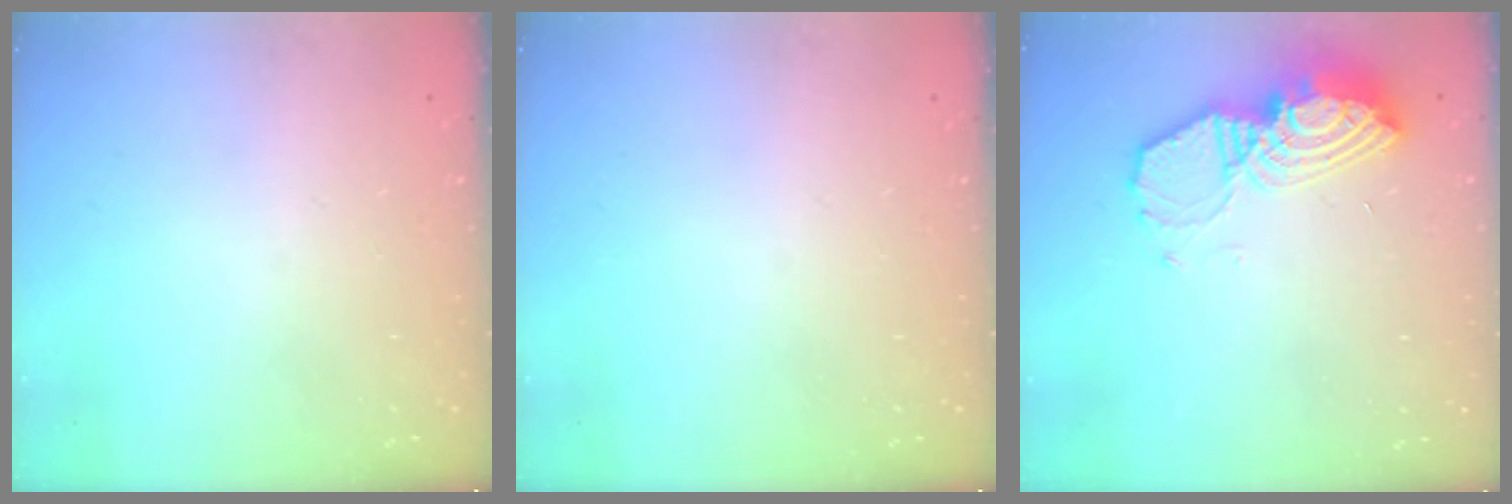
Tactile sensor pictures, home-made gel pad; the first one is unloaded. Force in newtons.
{"total": 0.0}
{"total": 15.7, "press": 15.6, "slide": 1.5}